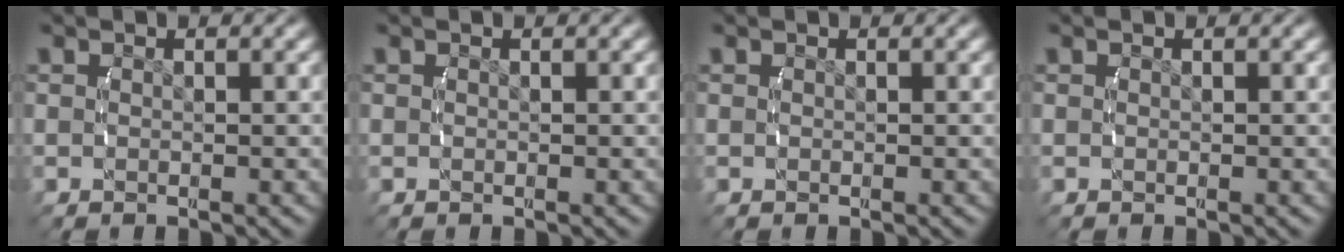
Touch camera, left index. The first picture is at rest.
{"total": 0.0}
{"total": 0.0}
{"total": 0.0}